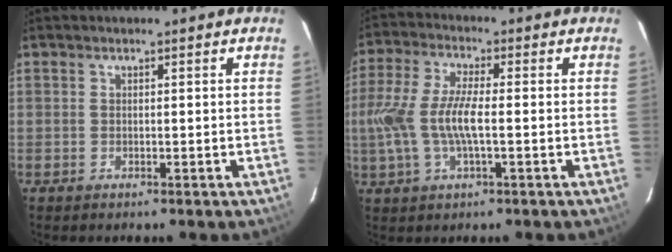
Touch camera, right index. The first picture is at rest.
{"total": 10.7, "force": [-1.2, 3.2, 10.1], "torque": [-0.220, 0.001, -0.025]}